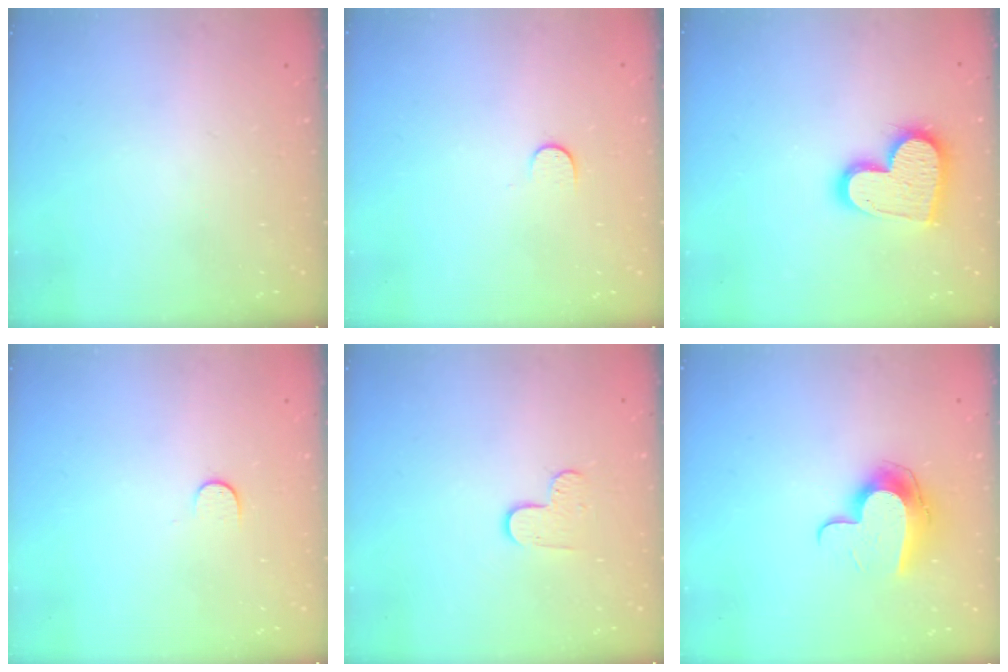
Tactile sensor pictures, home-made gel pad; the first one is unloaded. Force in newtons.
{"total": 5.0, "press": 5.0, "slide": 0.5}
{"total": 16.9, "press": 16.9, "slide": 1.5}
{"total": 5.0, "press": 5.0, "slide": 0.5}
{"total": 5.5, "press": 5.5, "slide": 0.4}
{"total": 11.5, "press": 11.5, "slide": 0.4}